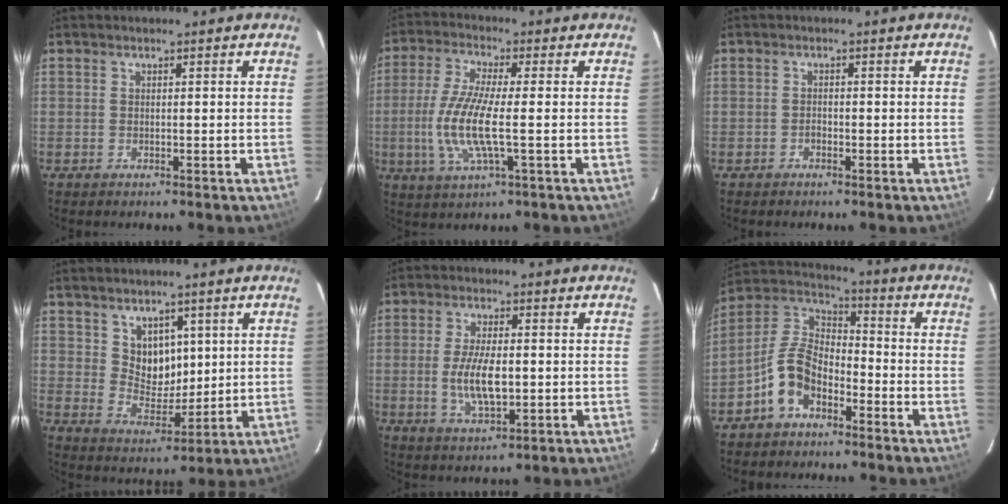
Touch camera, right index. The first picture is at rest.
{"total": 10.9, "force": [-1.7, 2.0, 10.6], "torque": [-0.224, -0.008, -0.036]}
{"total": 0.8, "force": [-0.6, 0.5, 0.2], "torque": [-0.003, 0.002, -0.010]}
{"total": 7.1, "force": [2.9, 5.6, 3.2], "torque": [-0.051, 0.000, 0.063]}
{"total": 8.3, "force": [-0.9, 3.3, 7.6], "torque": [-0.149, -0.007, -0.014]}
{"total": 10.1, "force": [-5.6, 5.8, 6.0], "torque": [-0.135, 0.021, -0.112]}